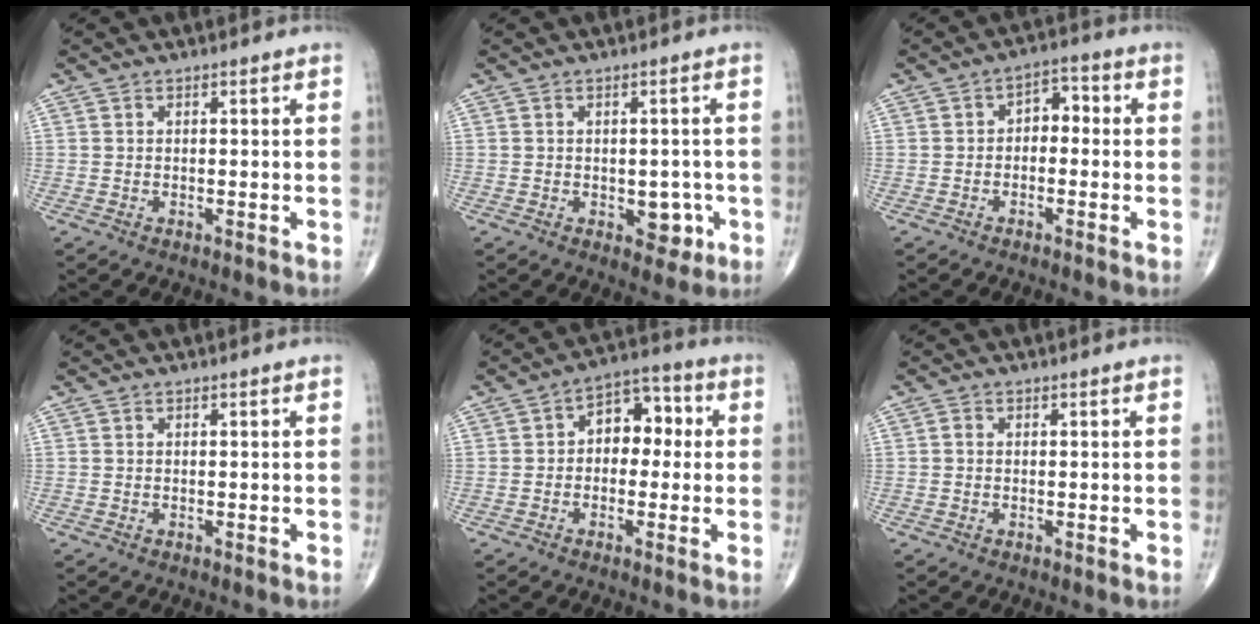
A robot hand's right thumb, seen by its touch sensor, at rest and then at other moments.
{"total": 4.5, "force": [-1.3, 3.0, 3.1], "torque": [-0.007, 0.003, -0.012]}
{"total": 4.3, "force": [-0.4, 3.0, 3.1], "torque": [-0.024, 0.024, -0.021]}
{"total": 0.0}
{"total": 8.3, "force": [0.5, 5.7, 5.9], "torque": [-0.046, 0.033, -0.007]}
{"total": 0.6, "force": [-0.1, 0.5, 0.4], "torque": [-0.005, 0.000, -0.006]}